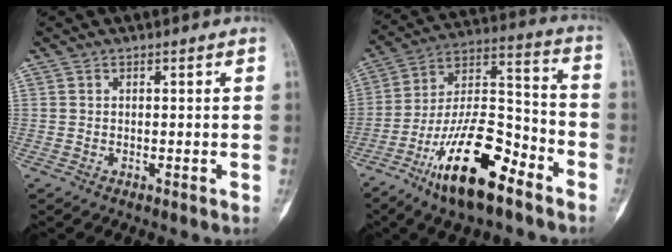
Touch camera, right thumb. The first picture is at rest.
{"total": 19.9, "force": [-11.6, 7.2, 14.5], "torque": [-0.252, 0.078, -0.207]}